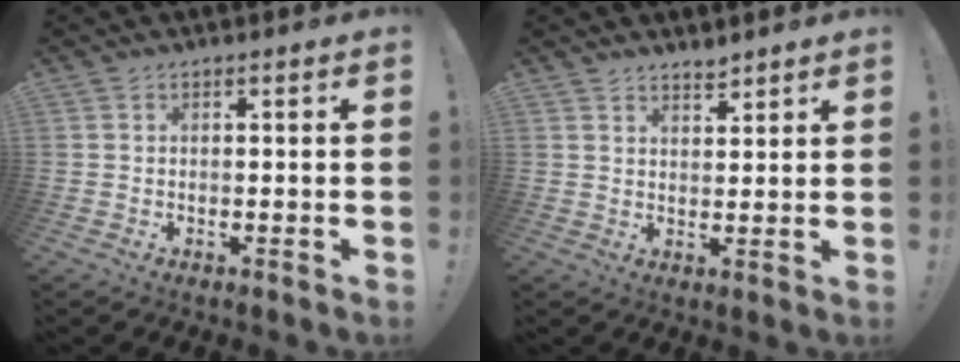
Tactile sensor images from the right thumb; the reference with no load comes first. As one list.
[{"total": 2.8, "force": [2.7, 0.8, 0.4], "torque": [0.005, -0.023, 0.048]}]